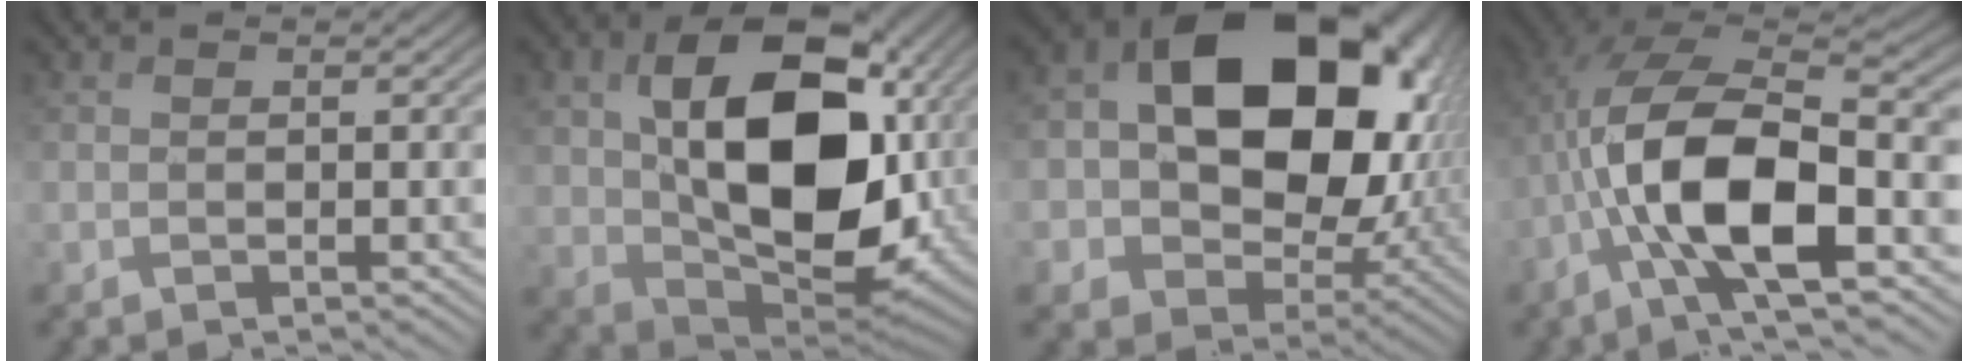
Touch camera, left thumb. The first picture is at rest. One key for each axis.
{"total": 17.5, "fx": 2.3, "fy": 11.3, "fz": 13.2, "tx": -0.231, "ty": -0.010, "tz": 0.054}
{"total": 19.3, "fx": 2.8, "fy": 14.3, "fz": 12.6, "tx": -0.214, "ty": -0.021, "tz": 0.067}
{"total": 14.2, "fx": -3.4, "fy": 5.5, "fz": 12.6, "tx": -0.242, "ty": 0.001, "tz": -0.069}